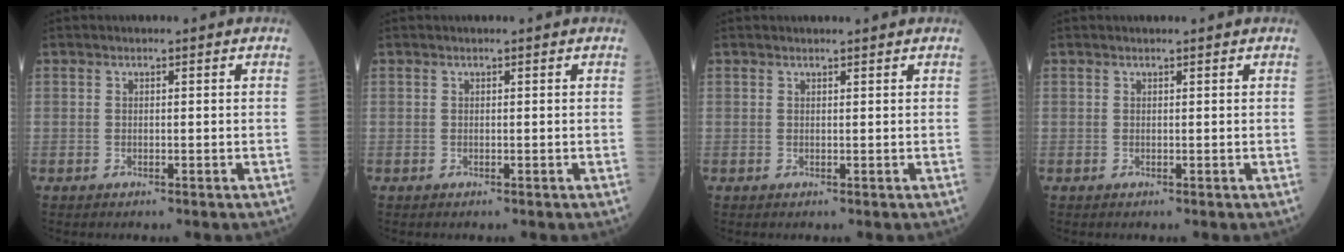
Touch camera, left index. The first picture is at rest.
{"total": 0.0}
{"total": 1.4, "force": [1.4, 0.0, 0.3], "torque": [-0.007, 0.008, 0.021]}
{"total": 0.8, "force": [0.7, 0.0, 0.3], "torque": [-0.007, 0.006, 0.012]}